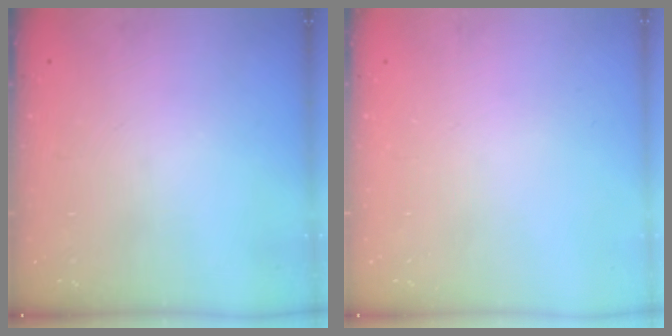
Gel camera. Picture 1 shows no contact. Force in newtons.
{"total": 0.0}